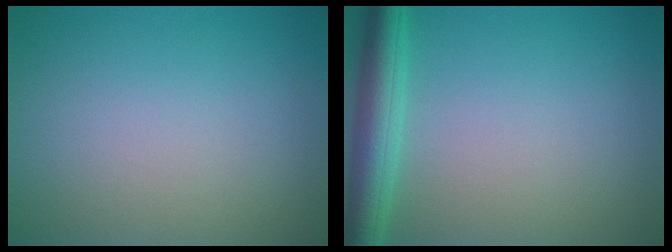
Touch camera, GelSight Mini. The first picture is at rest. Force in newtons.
{"total": 4.5, "press": 4.5, "slide": 0.2}